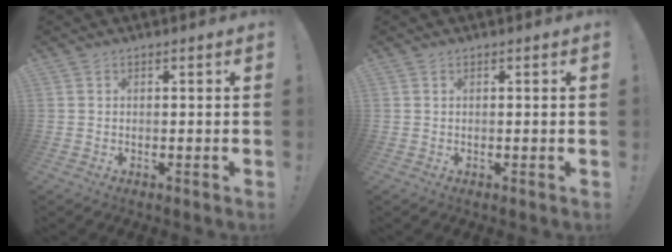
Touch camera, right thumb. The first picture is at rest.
{"total": 0.5, "force": [0.2, -0.2, 0.4], "torque": [-0.005, -0.002, 0.001]}